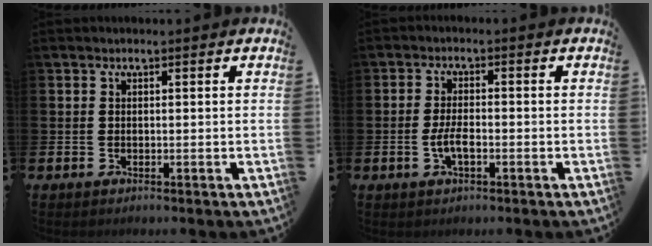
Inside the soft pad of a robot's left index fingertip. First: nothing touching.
{"total": 3.0, "force": [-0.9, 1.2, 2.6], "torque": [-0.052, 0.000, -0.019]}